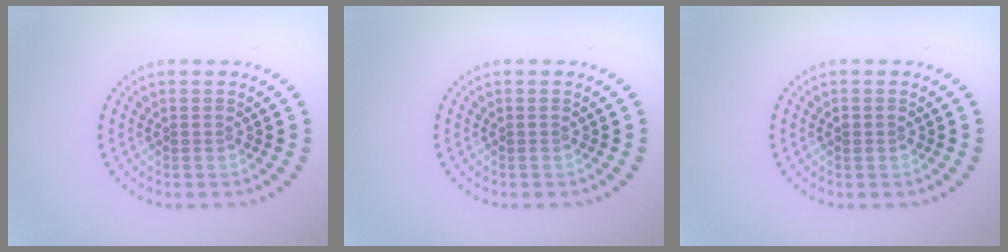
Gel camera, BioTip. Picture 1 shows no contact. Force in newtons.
{"total": 0.0}
{"total": 0.8, "press": 0.8, "slide": 0.0}